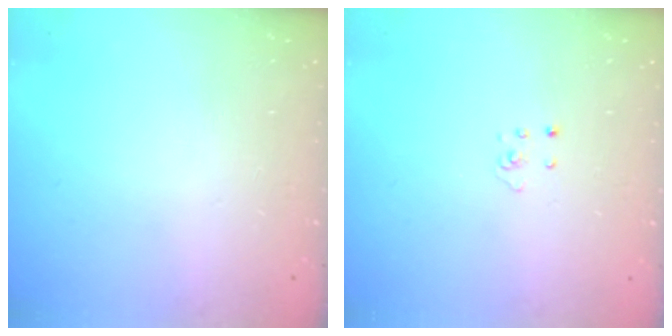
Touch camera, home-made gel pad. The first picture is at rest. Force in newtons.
{"total": 2.3, "press": 2.3, "slide": 0.2}